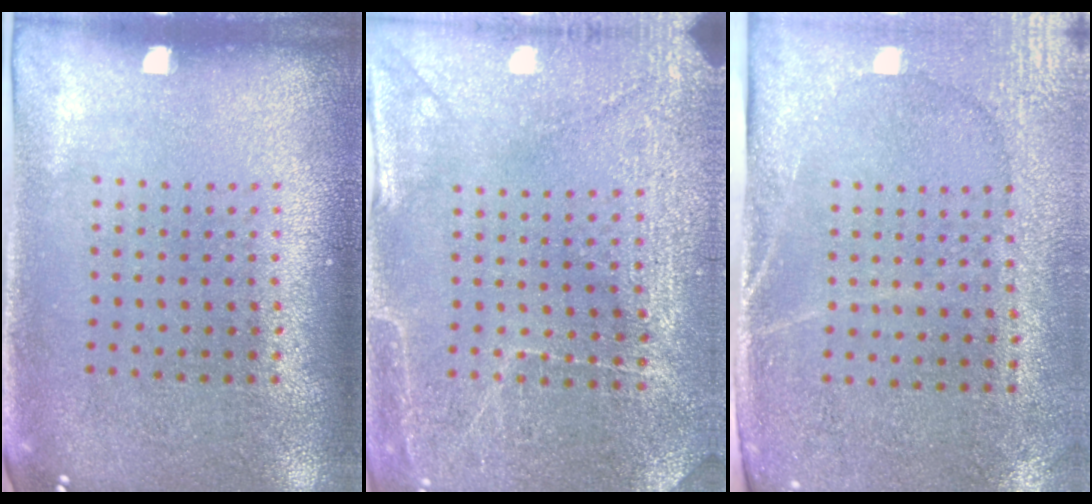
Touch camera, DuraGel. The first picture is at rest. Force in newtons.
{"total": 2.9, "press": 2.9, "slide": 0.2}
{"total": 2.9, "press": 2.5, "slide": 1.4}